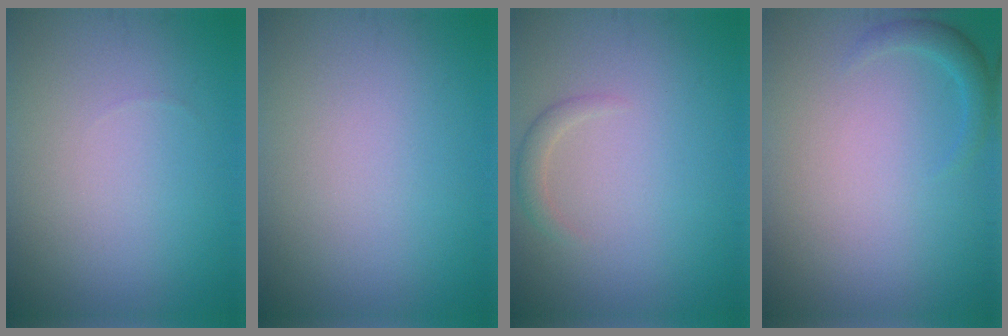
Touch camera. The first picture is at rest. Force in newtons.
{"total": 0.0}
{"total": 1.2, "press": 1.2, "slide": 0.0}
{"total": 1.5, "press": 1.5, "slide": 0.0}